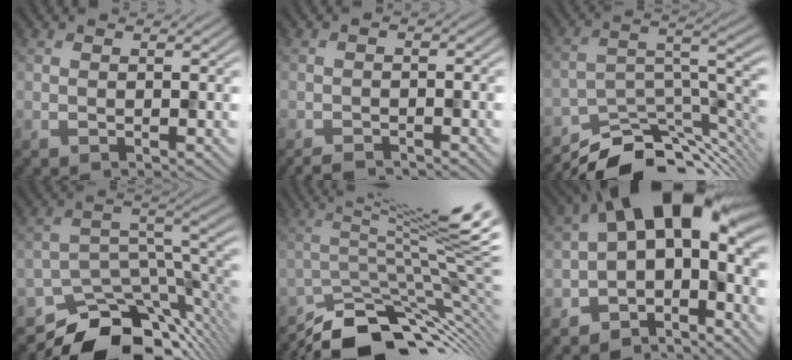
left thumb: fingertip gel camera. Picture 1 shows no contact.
{"total": 2.4, "force": [-2.1, 0.8, 0.9], "torque": [-0.017, -0.001, -0.042]}
{"total": 10.3, "force": [-8.6, 3.0, 4.8], "torque": [-0.082, -0.008, -0.149]}
{"total": 12.8, "force": [-10.1, 4.9, 6.2], "torque": [-0.100, -0.017, -0.164]}
{"total": 10.8, "force": [-5.1, 2.2, 9.3], "torque": [-0.125, 0.011, -0.084]}
{"total": 15.8, "force": [-0.5, 8.7, 13.1], "torque": [-0.187, 0.004, -0.005]}